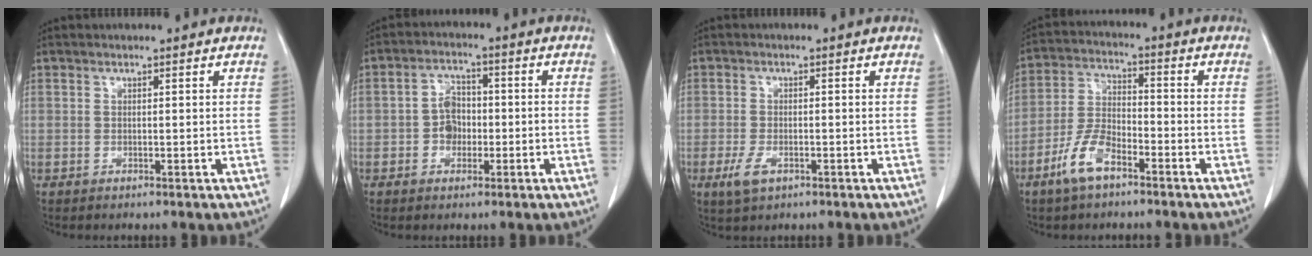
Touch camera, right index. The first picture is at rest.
{"total": 4.5, "force": [-1.2, 3.3, 2.8], "torque": [-0.052, 0.016, -0.022]}
{"total": 3.5, "force": [-1.7, 1.7, 2.6], "torque": [-0.058, -0.003, -0.027]}
{"total": 7.8, "force": [-4.9, 3.0, 5.4], "torque": [-0.123, 0.002, -0.097]}